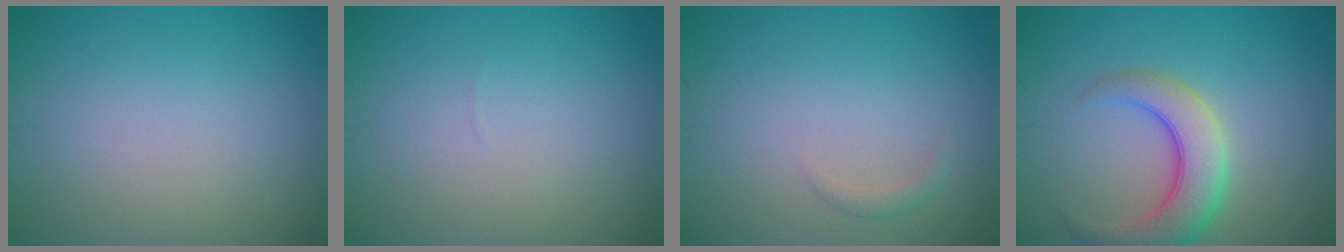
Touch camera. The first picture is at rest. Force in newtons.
{"total": 0.0}
{"total": 0.9, "press": 0.9, "slide": 0.1}
{"total": 5.8, "press": 5.8, "slide": 0.2}